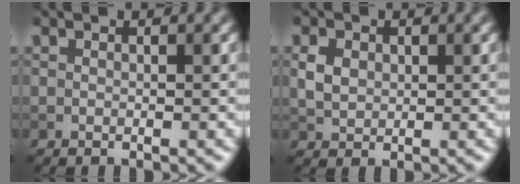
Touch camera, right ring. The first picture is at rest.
{"total": 2.1, "force": [0.4, 1.7, 1.2], "torque": [-0.026, 0.001, 0.008]}